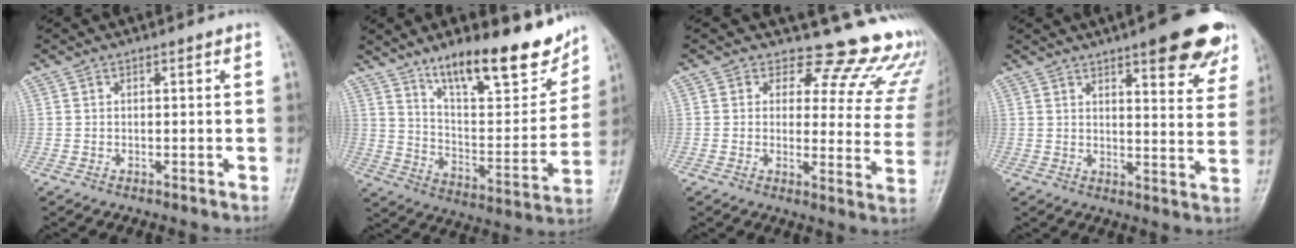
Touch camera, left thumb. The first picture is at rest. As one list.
[{"total": 20.8, "force": [14.6, 6.5, 13.3], "torque": [-0.154, -0.079, 0.236]}, {"total": 17.4, "force": [14.3, 7.9, 5.8], "torque": [-0.015, -0.106, 0.138]}, {"total": 15.2, "force": [9.5, 4.5, 11.0], "torque": [-0.099, -0.045, 0.113]}]